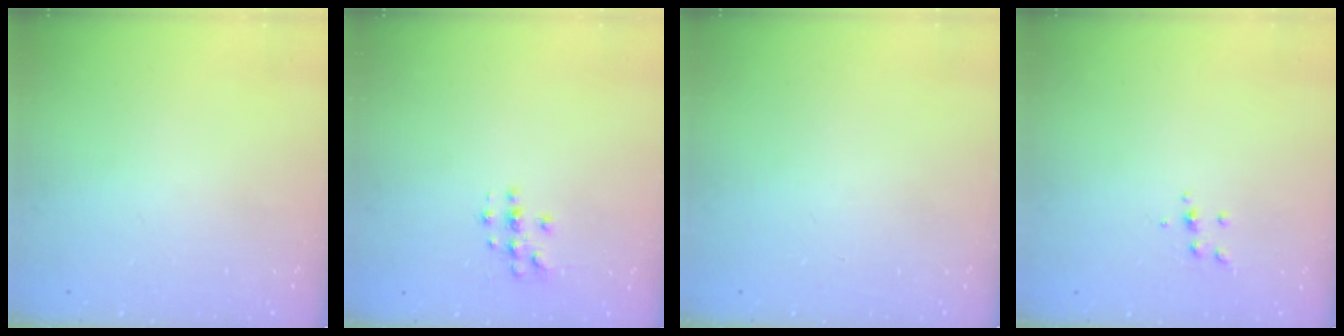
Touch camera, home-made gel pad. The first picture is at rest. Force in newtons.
{"total": 3.9, "press": 3.8, "slide": 0.5}
{"total": 0.0}
{"total": 4.8, "press": 4.8, "slide": 0.5}